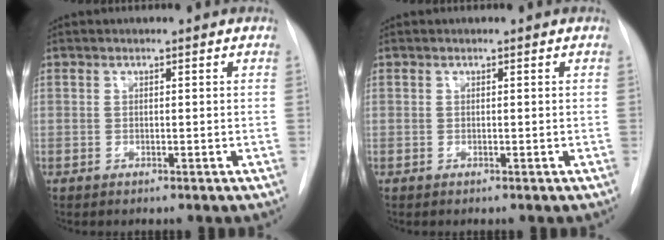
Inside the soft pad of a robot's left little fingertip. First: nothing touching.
{"total": 0.0}